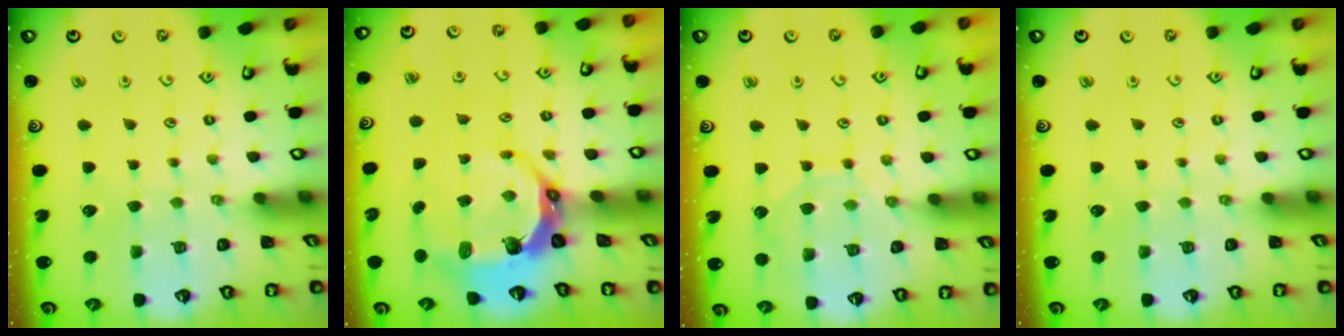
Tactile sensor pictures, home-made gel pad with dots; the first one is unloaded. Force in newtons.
{"total": 9.1, "press": 7.6, "slide": 5.1}
{"total": 8.0, "press": 8.0, "slide": 0.6}
{"total": 0.0}